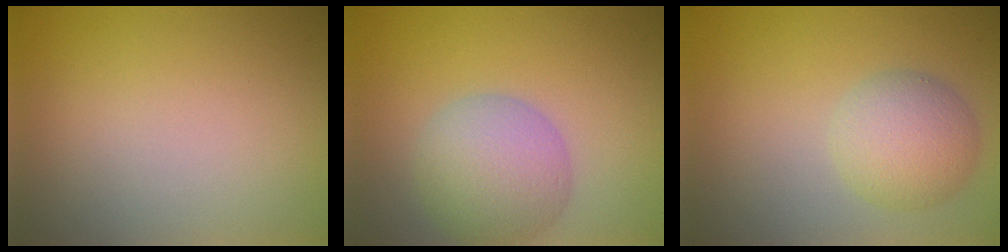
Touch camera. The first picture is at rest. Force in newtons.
{"total": 6.0, "press": 6.0, "slide": 0.4}
{"total": 4.3, "press": 4.3, "slide": 0.1}